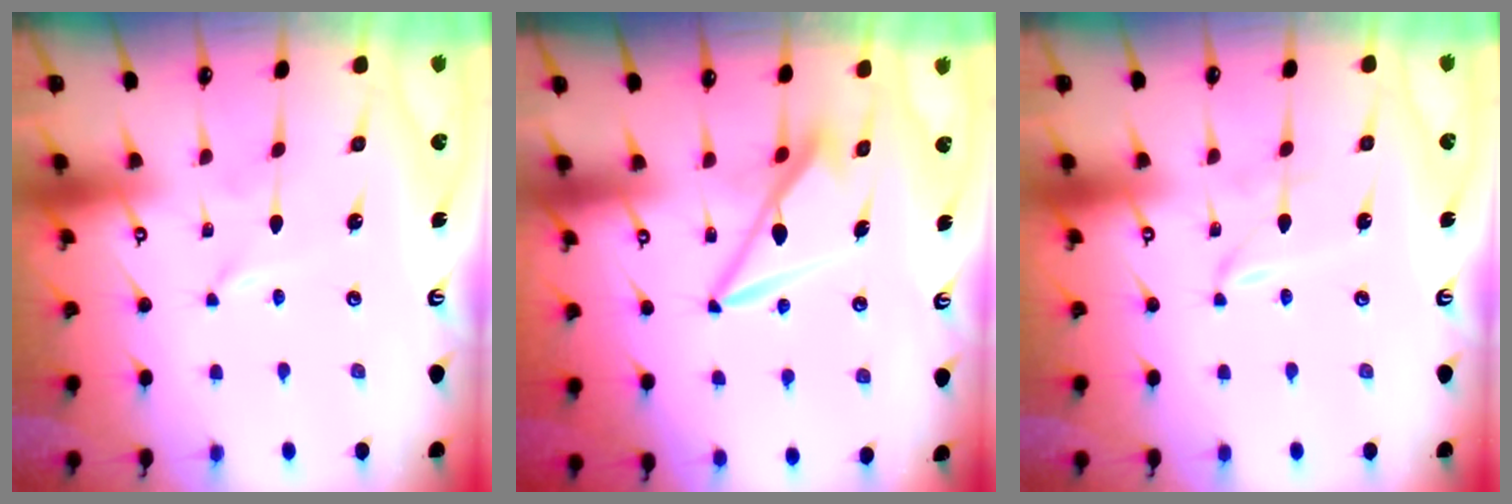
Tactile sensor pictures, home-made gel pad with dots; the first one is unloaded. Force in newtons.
{"total": 9.7, "press": 9.6, "slide": 1.1}
{"total": 1.6, "press": 1.6, "slide": 0.2}